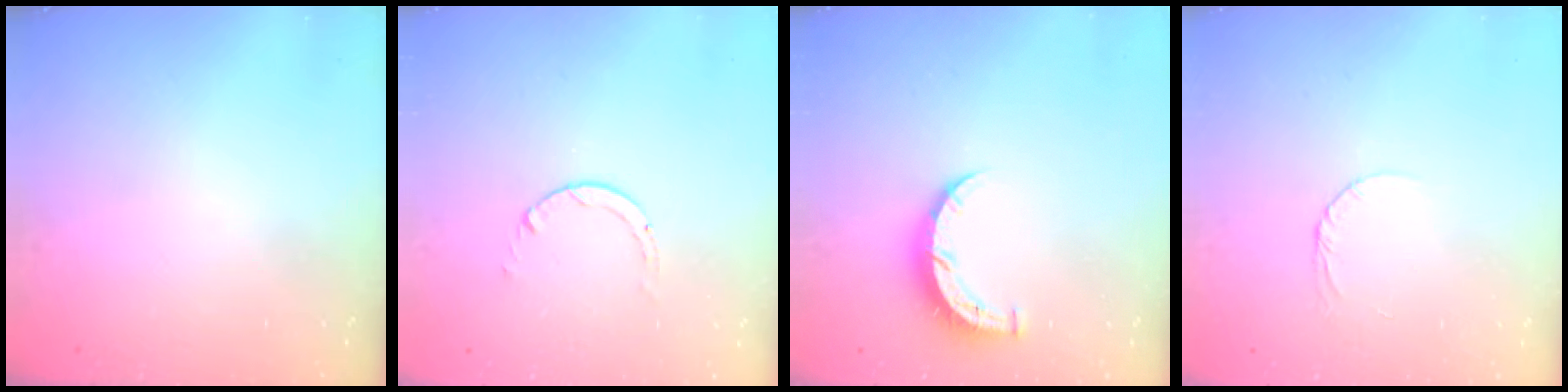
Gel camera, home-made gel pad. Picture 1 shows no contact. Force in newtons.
{"total": 0.9, "press": 0.9, "slide": 0.1}
{"total": 6.7, "press": 6.7, "slide": 0.6}
{"total": 3.5, "press": 3.5, "slide": 0.3}